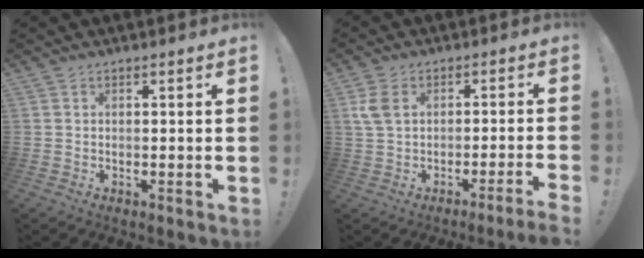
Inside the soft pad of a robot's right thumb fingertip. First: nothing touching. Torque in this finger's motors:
{"motor_torque": [0.28, 0.30, 0.73, -0.70, 0.30]}